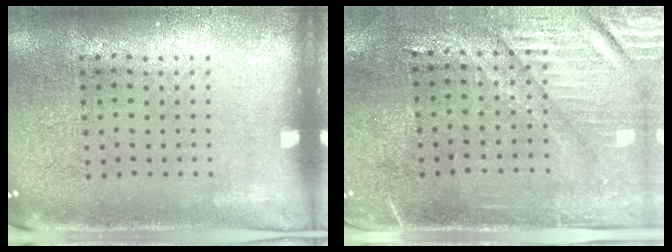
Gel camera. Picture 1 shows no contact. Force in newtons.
{"total": 3.5, "press": 3.1, "slide": 1.6}